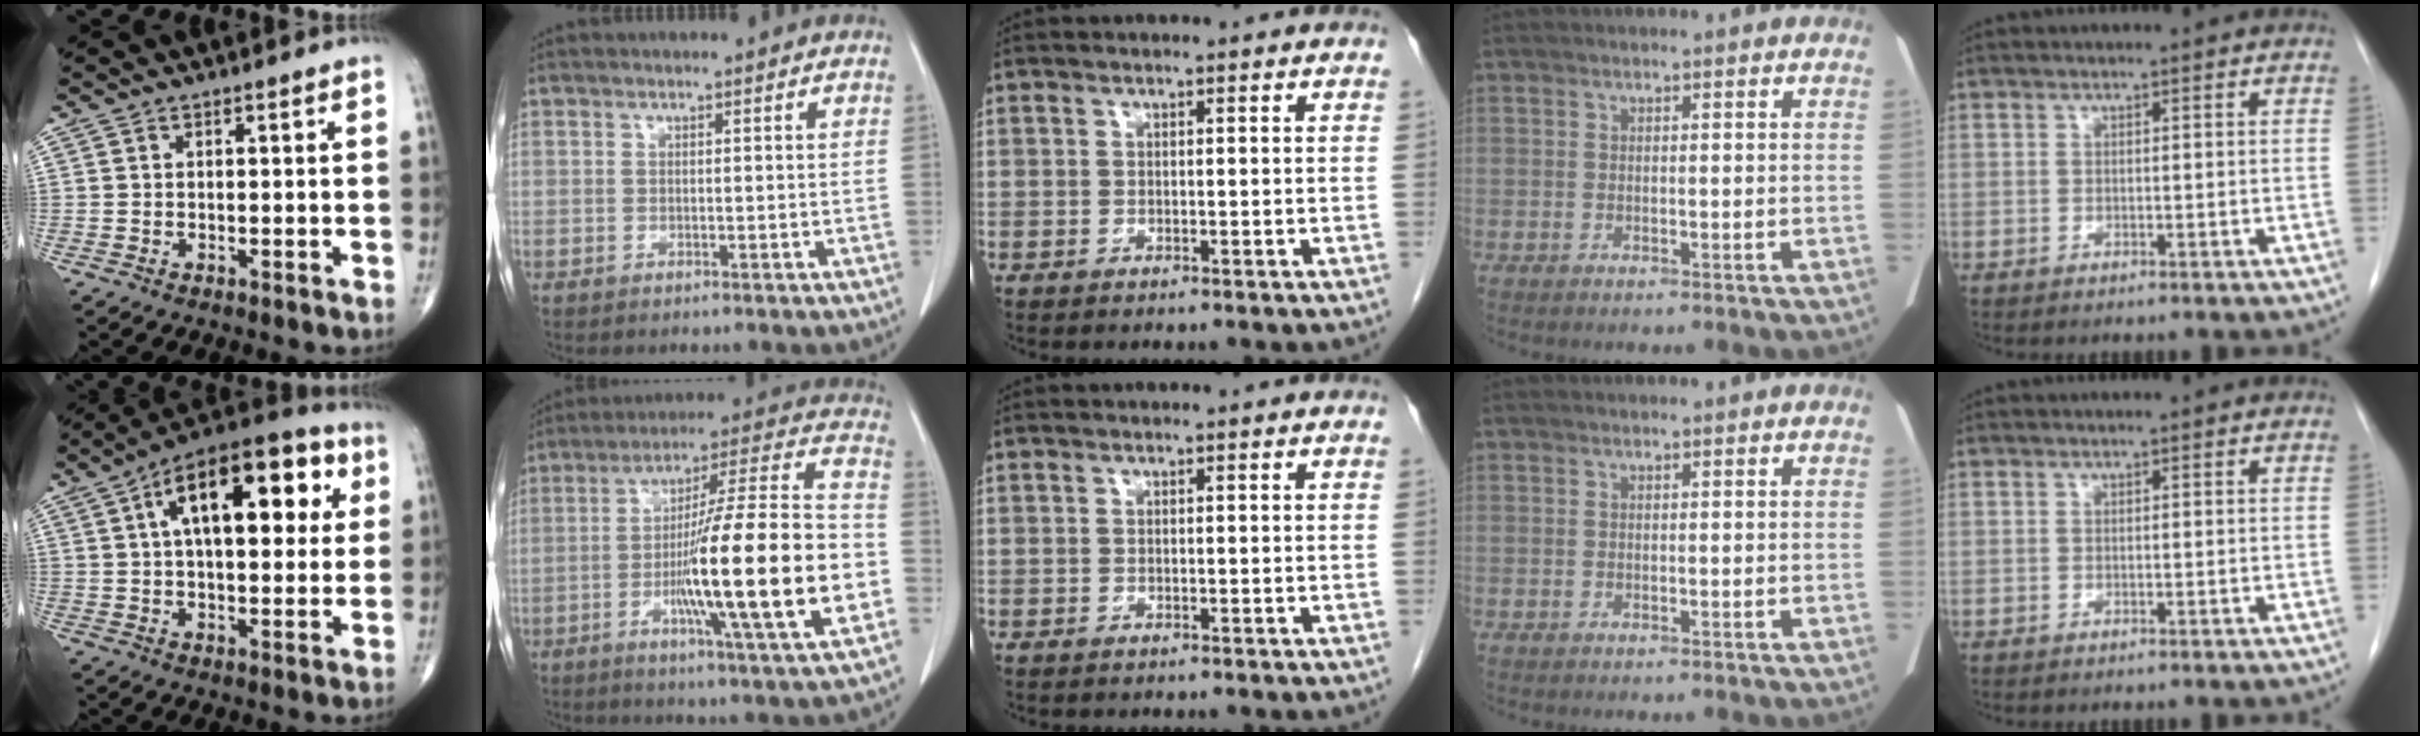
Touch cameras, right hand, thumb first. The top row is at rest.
{"thumb": {"total": 22.3, "force": [6.5, 10.5, 18.5], "torque": [-0.255, 0.020, 0.091]}, "index": {"total": 23.5, "force": [-5.3, 0.7, 22.9], "torque": [-0.344, -0.005, -0.090]}}